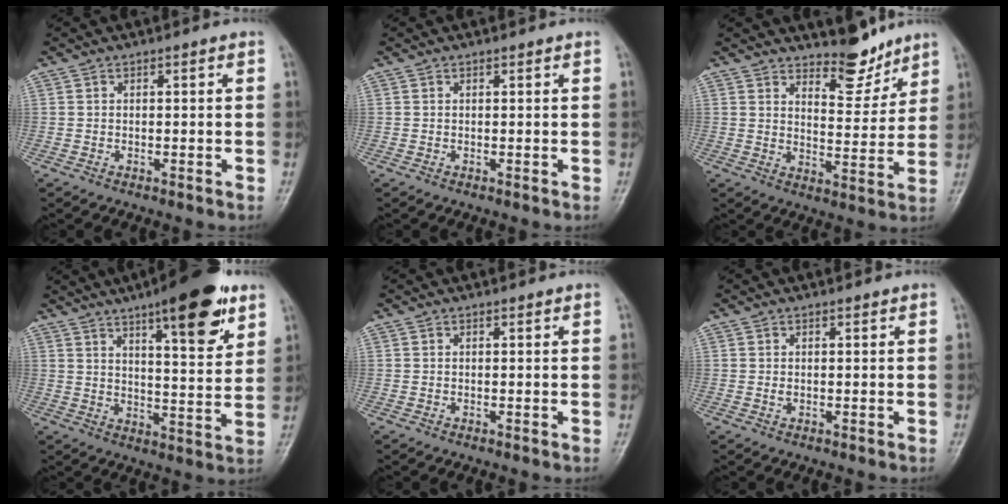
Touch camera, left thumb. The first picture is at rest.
{"total": 0.0}
{"total": 7.9, "force": [6.7, 2.8, 3.1], "torque": [-0.020, -0.061, 0.110]}
{"total": 16.2, "force": [9.6, 4.3, 12.3], "torque": [-0.151, -0.046, 0.140]}
{"total": 0.0}
{"total": 0.8, "force": [0.4, 0.5, 0.5], "torque": [-0.006, -0.003, 0.007]}